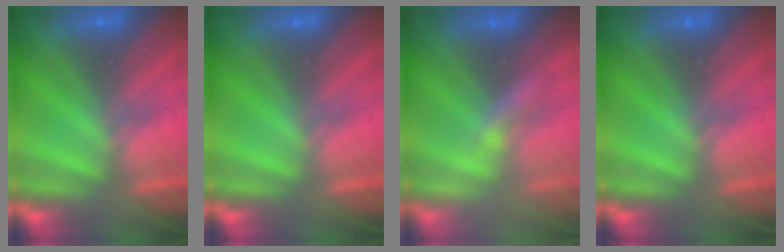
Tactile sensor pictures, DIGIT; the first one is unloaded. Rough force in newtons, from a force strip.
{"total": 0.0}
{"total": 2.2}
{"total": 0.0}